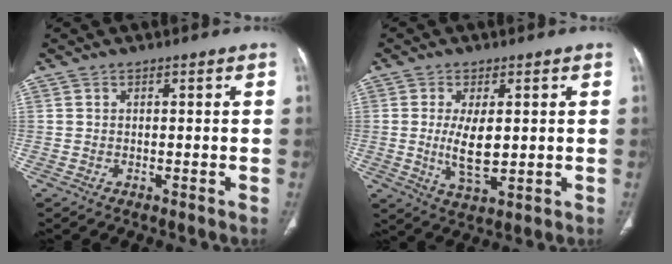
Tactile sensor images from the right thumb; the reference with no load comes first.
{"total": 7.6, "force": [0.3, 3.4, 6.8], "torque": [-0.123, -0.018, 0.012]}